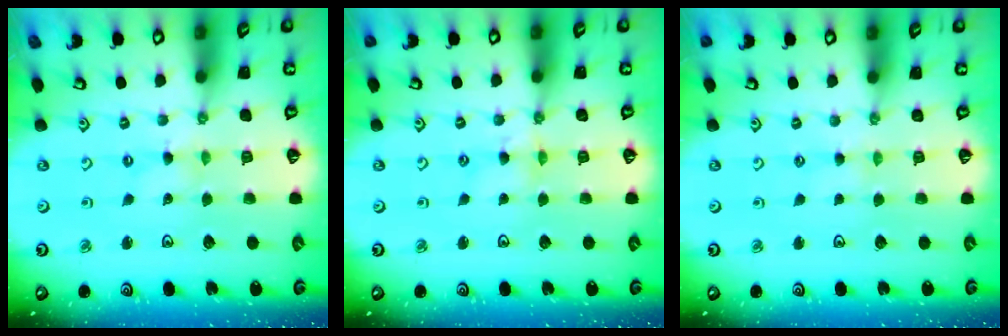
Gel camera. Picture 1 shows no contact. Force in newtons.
{"total": 1.7, "press": 1.7, "slide": 0.2}
{"total": 0.8, "press": 0.8, "slide": 0.3}